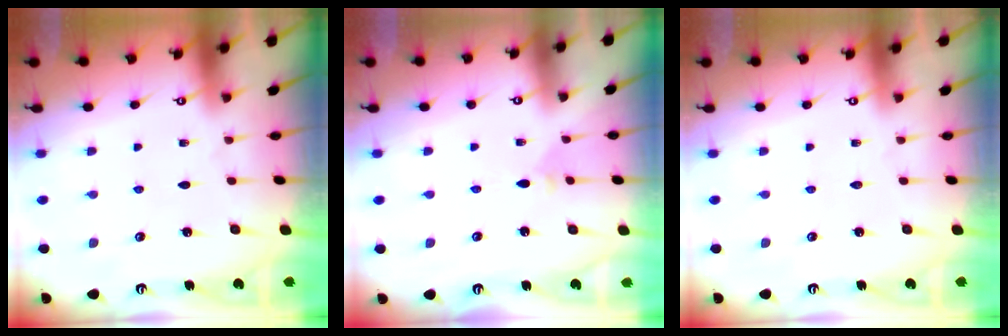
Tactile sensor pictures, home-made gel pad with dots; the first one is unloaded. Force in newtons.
{"total": 2.9, "press": 2.8, "slide": 0.8}
{"total": 0.0}